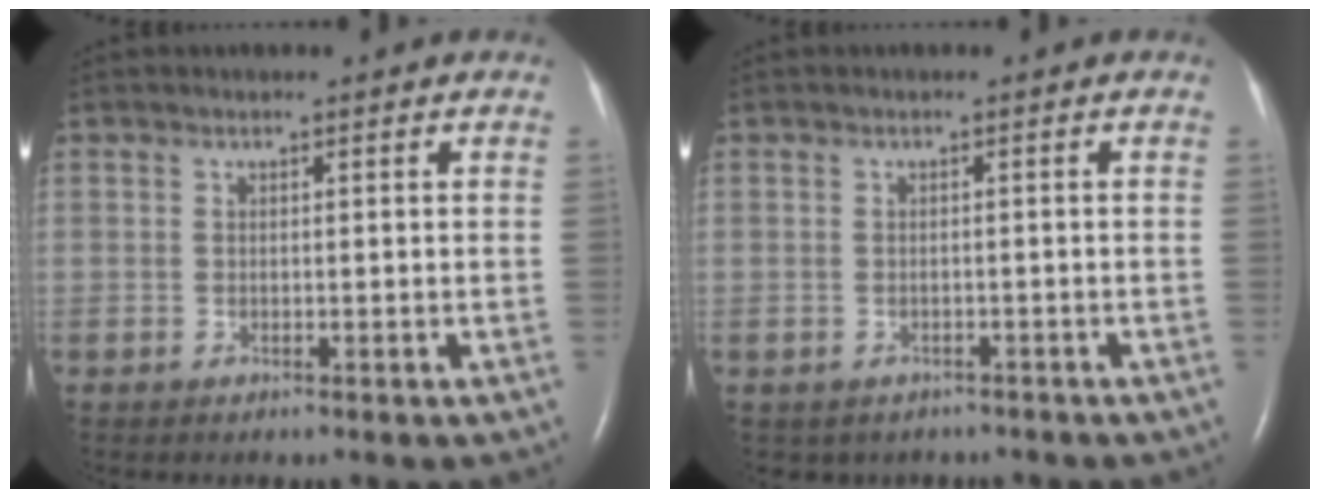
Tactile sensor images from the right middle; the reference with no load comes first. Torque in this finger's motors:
{"motor_torque": [-0.09, 0.10, -0.06, 0.01]}